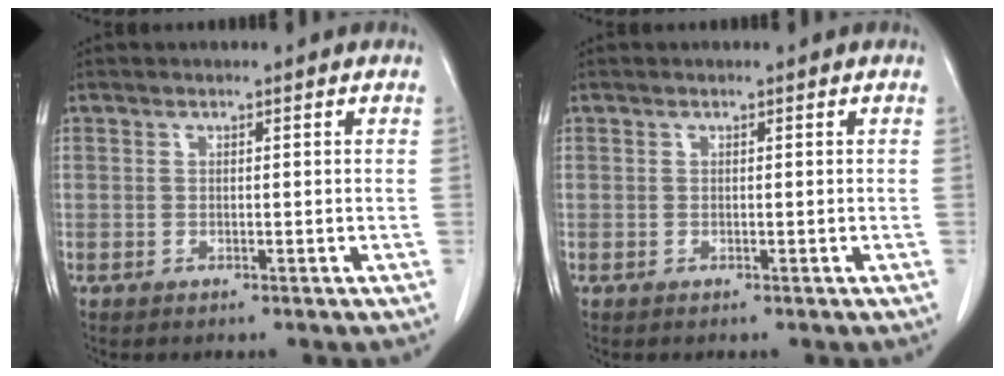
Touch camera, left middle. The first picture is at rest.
{"total": 0.0}